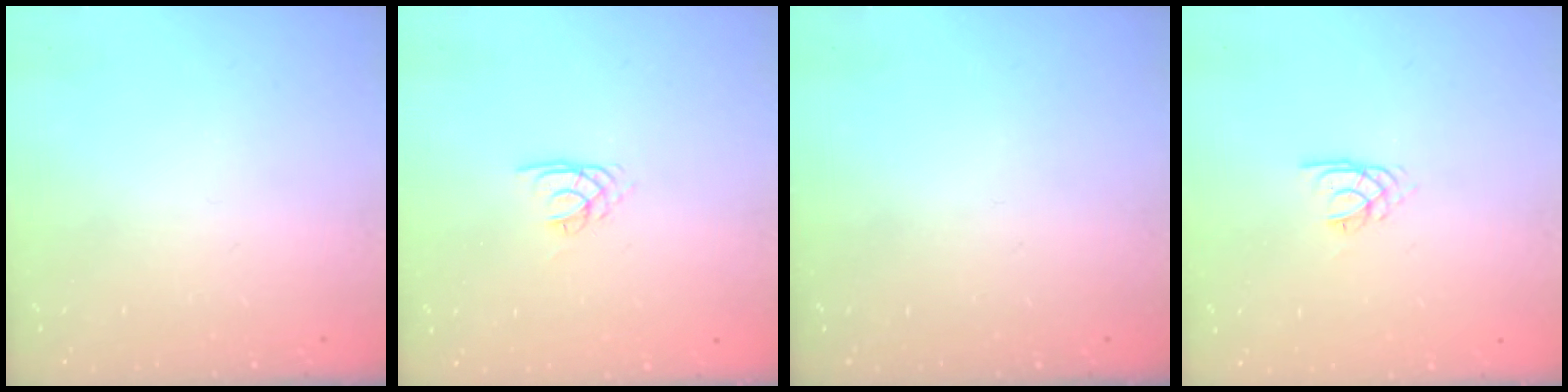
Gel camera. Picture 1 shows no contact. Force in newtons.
{"total": 2.2, "press": 2.2, "slide": 0.3}
{"total": 0.0}
{"total": 2.2, "press": 2.2, "slide": 0.3}